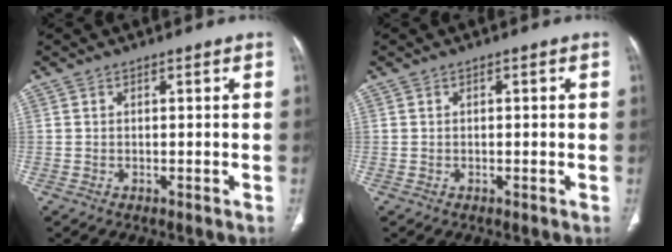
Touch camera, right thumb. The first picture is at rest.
{"total": 1.0, "force": [0.1, 0.4, 0.9], "torque": [-0.014, 0.000, 0.003]}